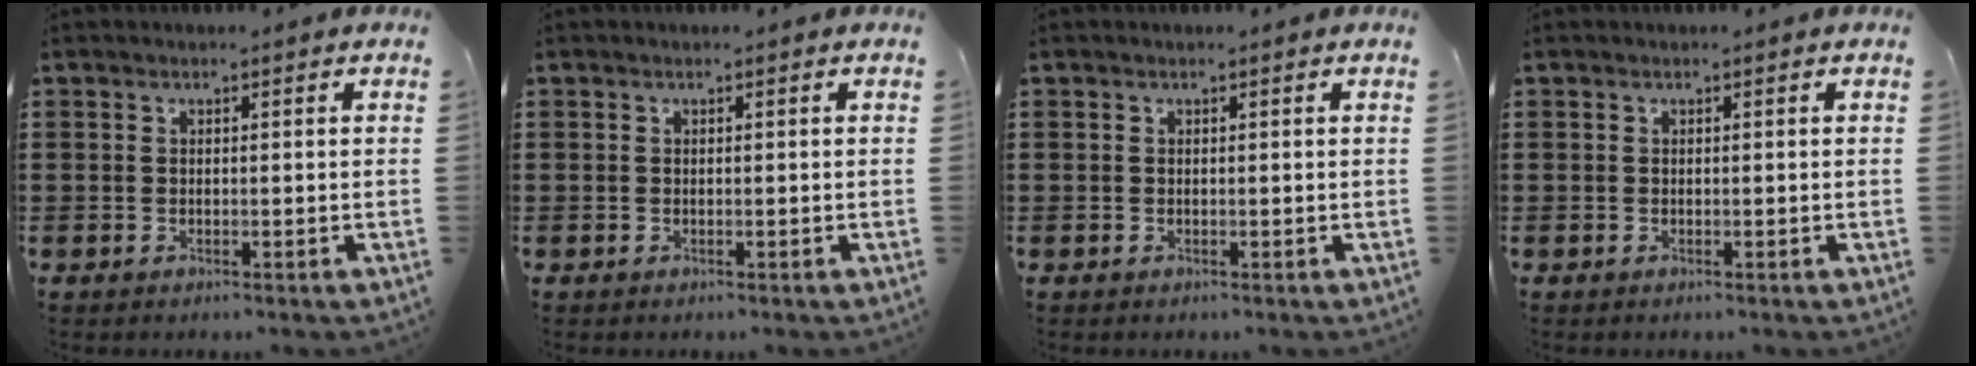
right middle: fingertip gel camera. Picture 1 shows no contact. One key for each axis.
{"total": 0.0}
{"total": 0.0}
{"total": 0.0}